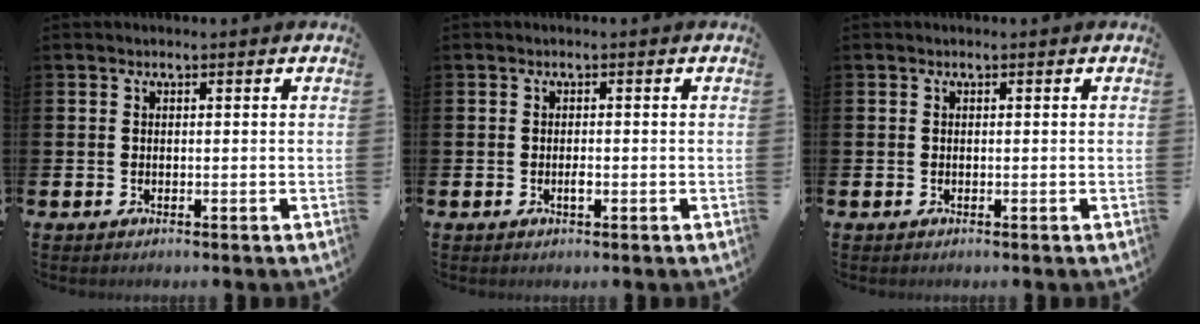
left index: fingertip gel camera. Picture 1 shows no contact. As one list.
[{"total": 1.0, "force": [-0.3, 0.3, 0.9], "torque": [-0.012, -0.004, -0.006]}, {"total": 0.0}]